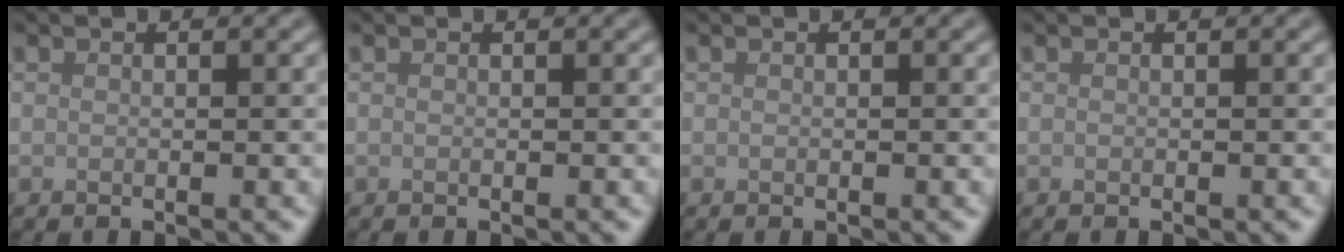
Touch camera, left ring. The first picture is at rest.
{"total": 0.0}
{"total": 0.0}
{"total": 0.0}